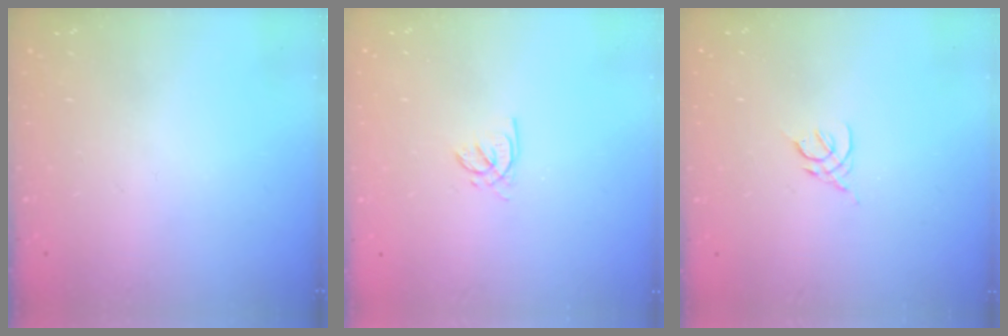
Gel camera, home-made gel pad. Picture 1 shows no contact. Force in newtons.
{"total": 2.2, "press": 2.2, "slide": 0.2}
{"total": 2.4, "press": 2.3, "slide": 0.6}